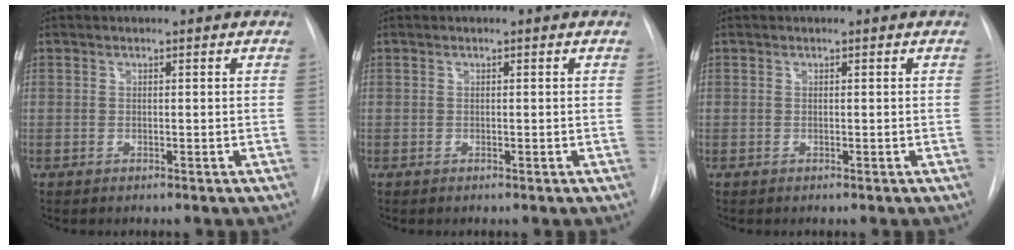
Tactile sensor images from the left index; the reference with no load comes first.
{"total": 0.0}
{"total": 0.0}